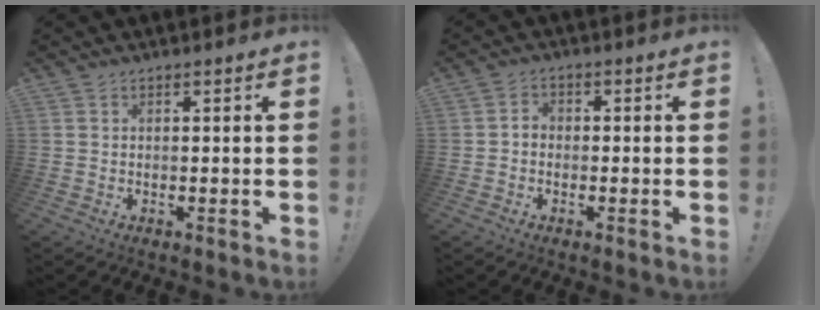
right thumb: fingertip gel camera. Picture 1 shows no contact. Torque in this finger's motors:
{"motor_torque": [0.26, 0.11, 0.09, -0.14, 0.00]}